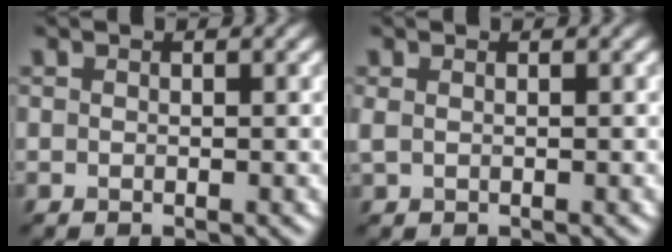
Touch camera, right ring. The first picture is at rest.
{"total": 0.6, "force": [0.2, 0.3, 0.5], "torque": [-0.016, 0.000, 0.003]}